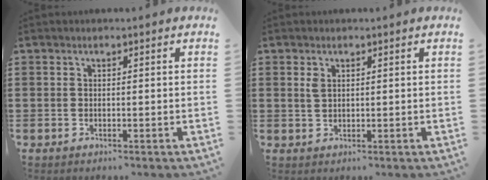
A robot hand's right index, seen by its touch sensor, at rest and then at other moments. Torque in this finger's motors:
{"motor_torque": [0.06, 0.05, 0.15, 0.02]}